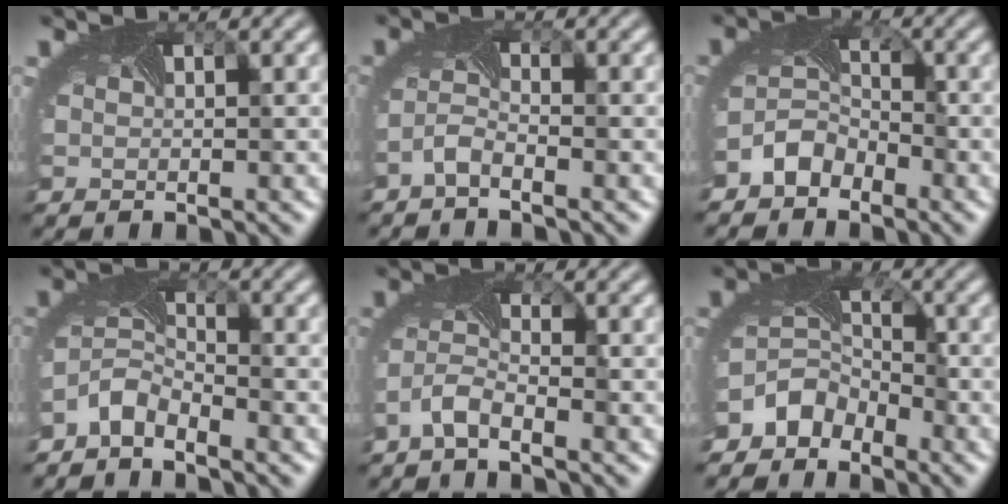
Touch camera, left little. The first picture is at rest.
{"total": 1.7, "force": [-1.6, 0.1, 0.7], "torque": [-0.027, -0.003, -0.039]}
{"total": 3.3, "force": [-2.4, 2.0, 0.9], "torque": [-0.023, 0.000, -0.055]}
{"total": 3.2, "force": [-2.9, 1.0, 0.9], "torque": [-0.033, -0.006, -0.066]}
{"total": 2.4, "force": [-2.1, 0.3, 1.2], "torque": [-0.039, -0.004, -0.049]}
{"total": 4.4, "force": [-3.4, 2.5, 1.0], "torque": [-0.015, -0.009, -0.074]}